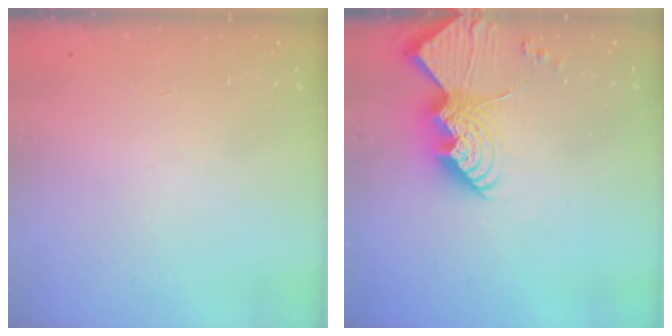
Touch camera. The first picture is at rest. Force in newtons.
{"total": 15.8, "press": 15.8, "slide": 1.3}